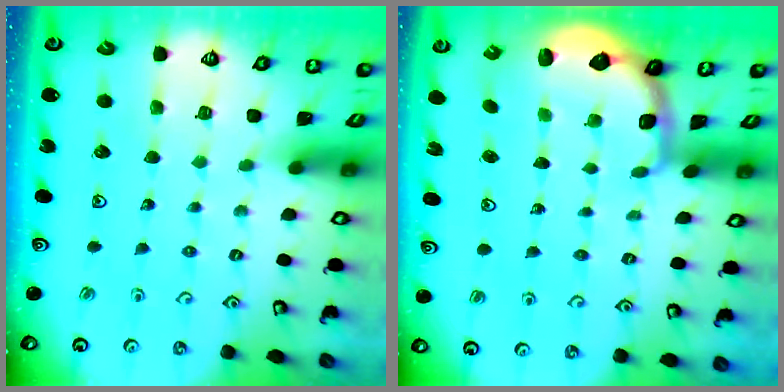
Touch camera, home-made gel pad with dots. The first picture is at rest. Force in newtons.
{"total": 2.6, "press": 2.1, "slide": 1.7}